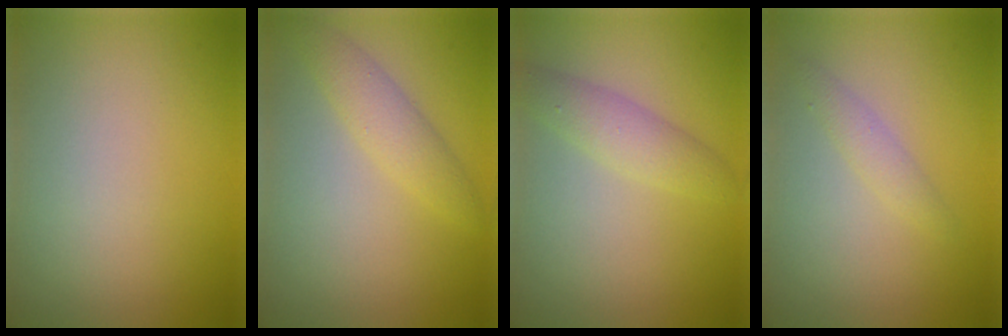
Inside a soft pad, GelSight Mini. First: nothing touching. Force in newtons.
{"total": 2.6, "press": 2.6, "slide": 0.0}
{"total": 2.7, "press": 2.7, "slide": 0.2}
{"total": 1.4, "press": 1.4, "slide": 0.1}